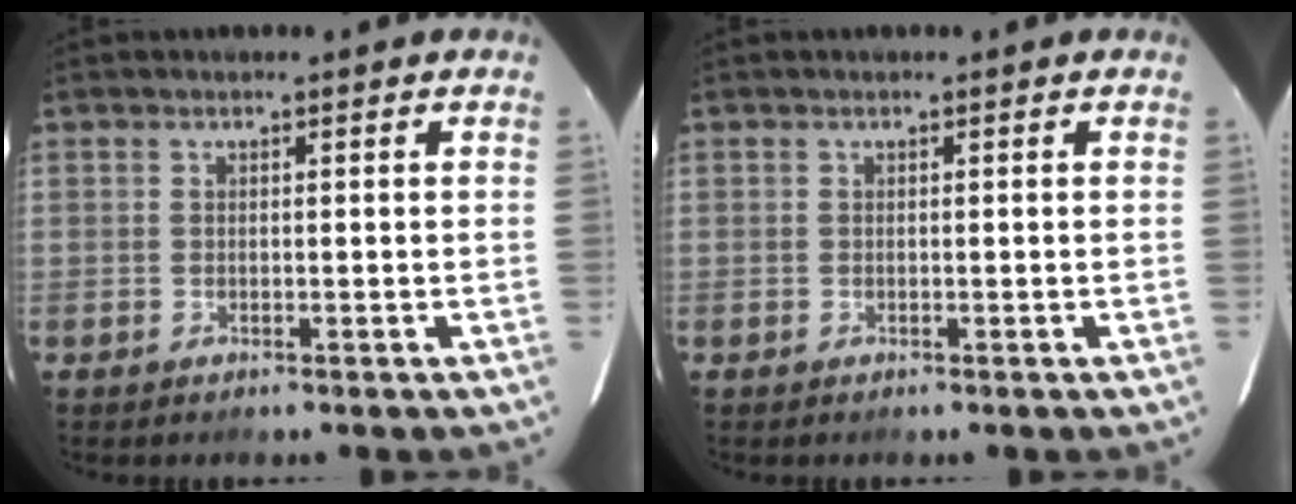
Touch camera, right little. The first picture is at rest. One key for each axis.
{"total": 0.0}